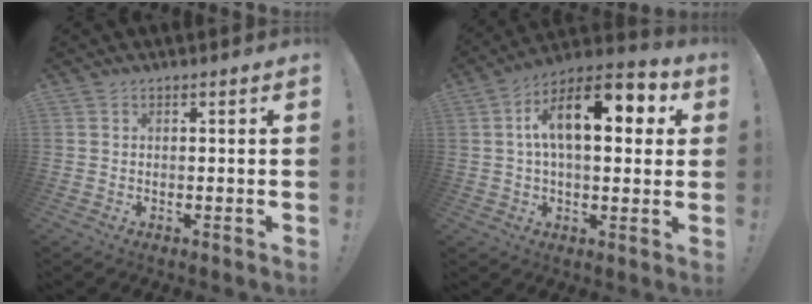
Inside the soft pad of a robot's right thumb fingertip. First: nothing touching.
{"total": 16.4, "force": [4.6, 7.5, 13.8], "torque": [-0.222, -0.004, 0.070]}